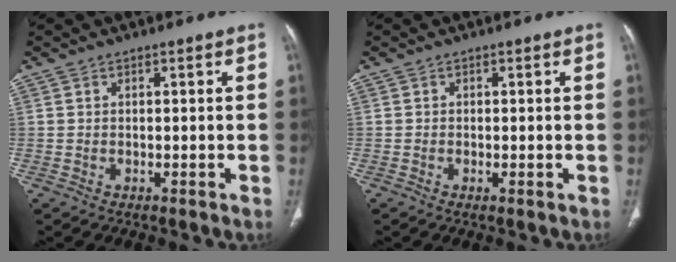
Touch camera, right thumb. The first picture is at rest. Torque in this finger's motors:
{"motor_torque": [-0.01, 0.08, -0.21, -0.19, -0.02]}